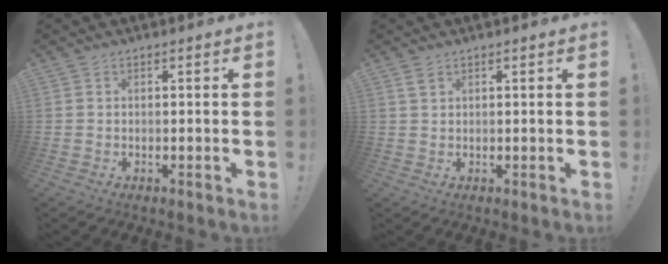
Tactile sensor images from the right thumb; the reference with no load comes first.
{"total": 2.5, "force": [1.5, 1.3, 1.4], "torque": [-0.026, 0.000, 0.029]}